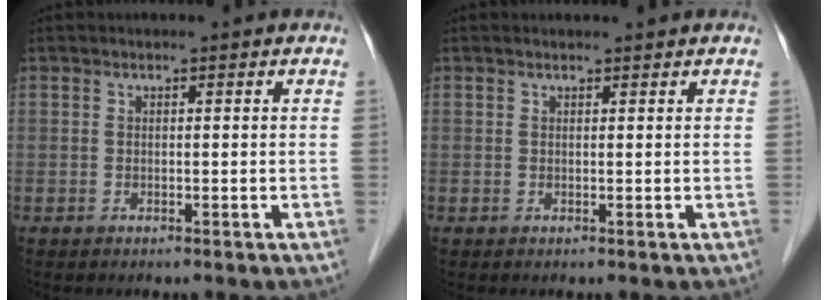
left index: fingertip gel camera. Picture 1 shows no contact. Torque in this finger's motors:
{"motor_torque": [0.33, -0.20, -0.03, -0.02]}